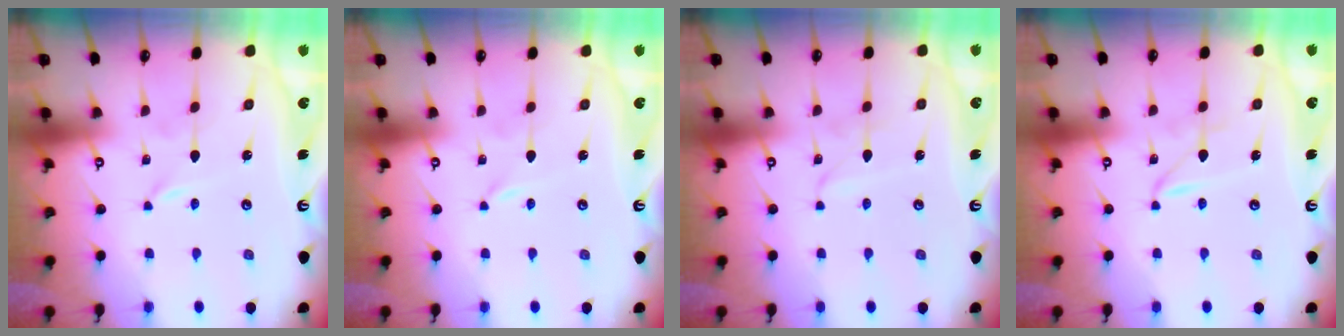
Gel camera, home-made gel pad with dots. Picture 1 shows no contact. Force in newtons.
{"total": 0.0}
{"total": 1.8, "press": 1.7, "slide": 0.2}
{"total": 1.5, "press": 1.5, "slide": 0.2}